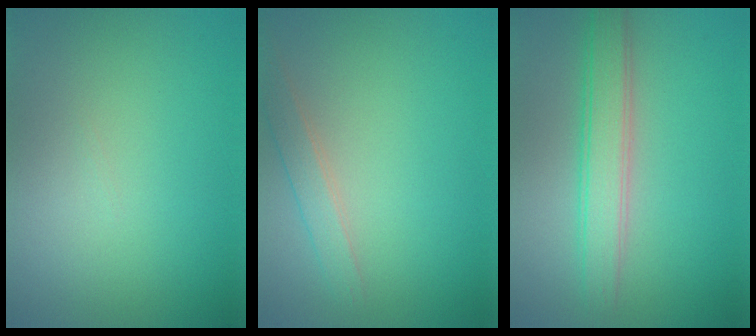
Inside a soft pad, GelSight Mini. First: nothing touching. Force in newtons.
{"total": 1.9, "press": 1.9, "slide": 0.1}
{"total": 3.8, "press": 3.8, "slide": 0.2}